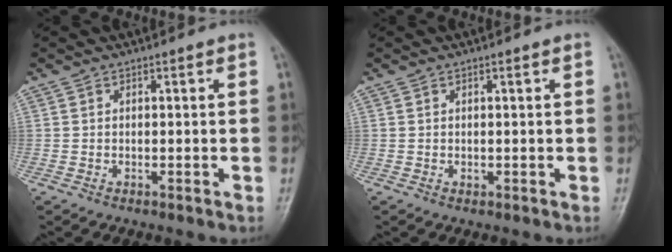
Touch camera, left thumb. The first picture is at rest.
{"total": 0.6, "force": [0.2, 0.3, 0.5], "torque": [-0.007, 0.000, 0.006]}